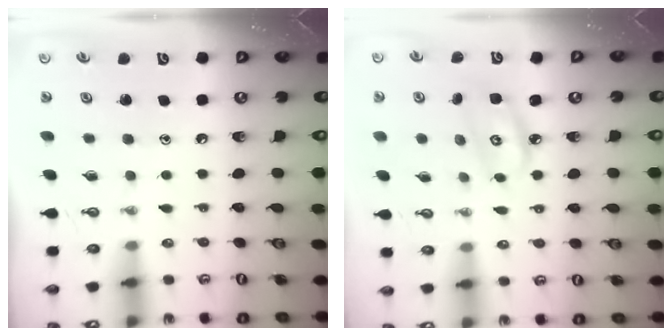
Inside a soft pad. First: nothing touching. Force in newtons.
{"total": 5.3, "press": 5.3, "slide": 0.4}